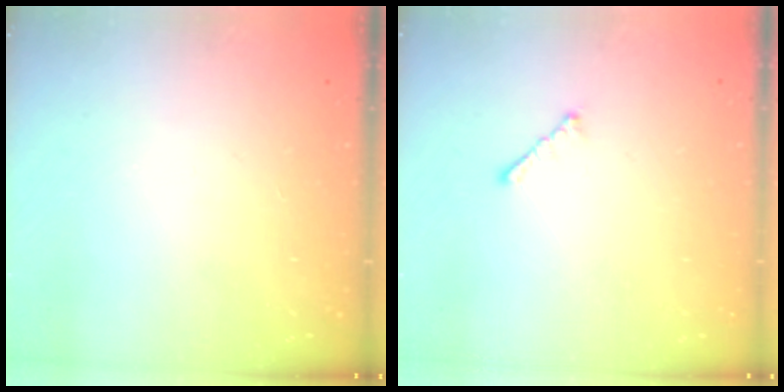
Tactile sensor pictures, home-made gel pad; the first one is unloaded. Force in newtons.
{"total": 1.7, "press": 1.6, "slide": 0.5}